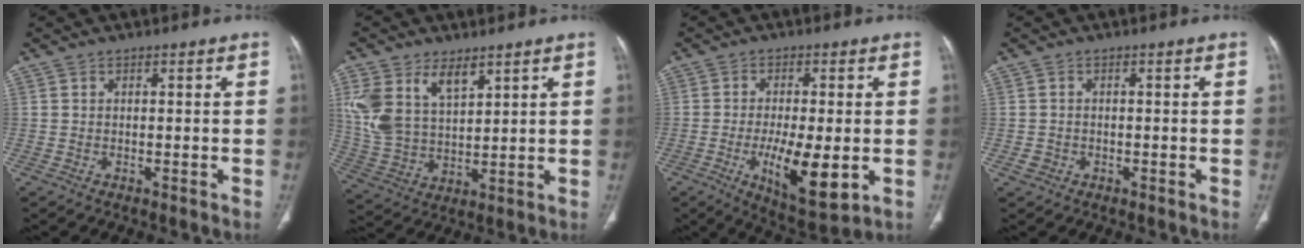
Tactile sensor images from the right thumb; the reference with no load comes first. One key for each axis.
{"total": 12.7, "fx": 6.3, "fy": 7.1, "fz": 8.3, "tx": -0.162, "ty": -0.017, "tz": 0.140}
{"total": 12.2, "fx": -2.7, "fy": 4.0, "fz": 11.1, "tx": -0.177, "ty": -0.022, "tz": -0.036}
{"total": 1.6, "fx": -0.6, "fy": 1.4, "fz": 0.5, "tx": -0.008, "ty": 0.008, "tz": -0.008}